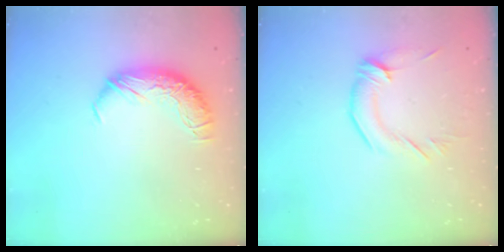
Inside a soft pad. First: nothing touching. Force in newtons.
{"total": 0.9, "press": 0.7, "slide": 0.6}